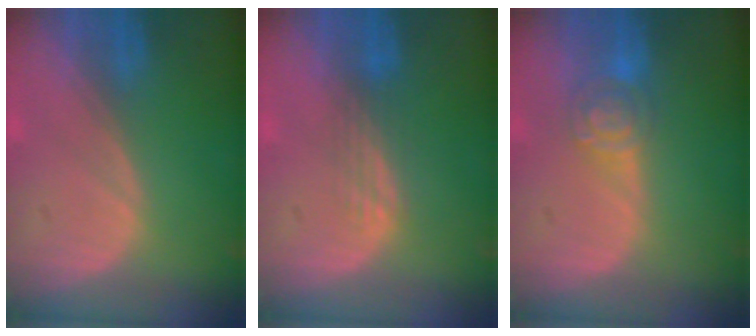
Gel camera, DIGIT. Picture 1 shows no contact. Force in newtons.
{"total": 2.9, "press": 2.5, "slide": 1.5}
{"total": 4.6, "press": 4.5, "slide": 0.9}